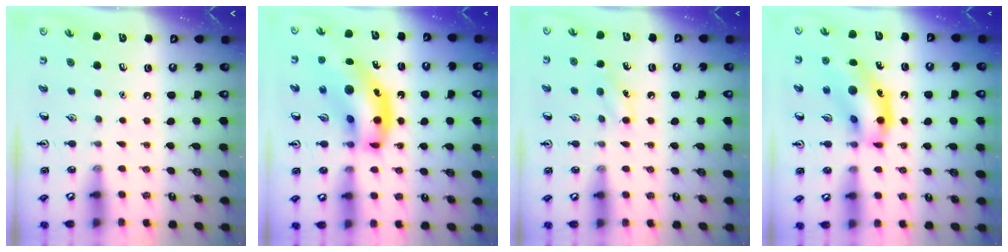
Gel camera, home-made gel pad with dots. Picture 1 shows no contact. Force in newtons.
{"total": 17.0, "press": 16.3, "slide": 4.8}
{"total": 7.1, "press": 6.8, "slide": 2.0}
{"total": 14.4, "press": 13.8, "slide": 4.1}